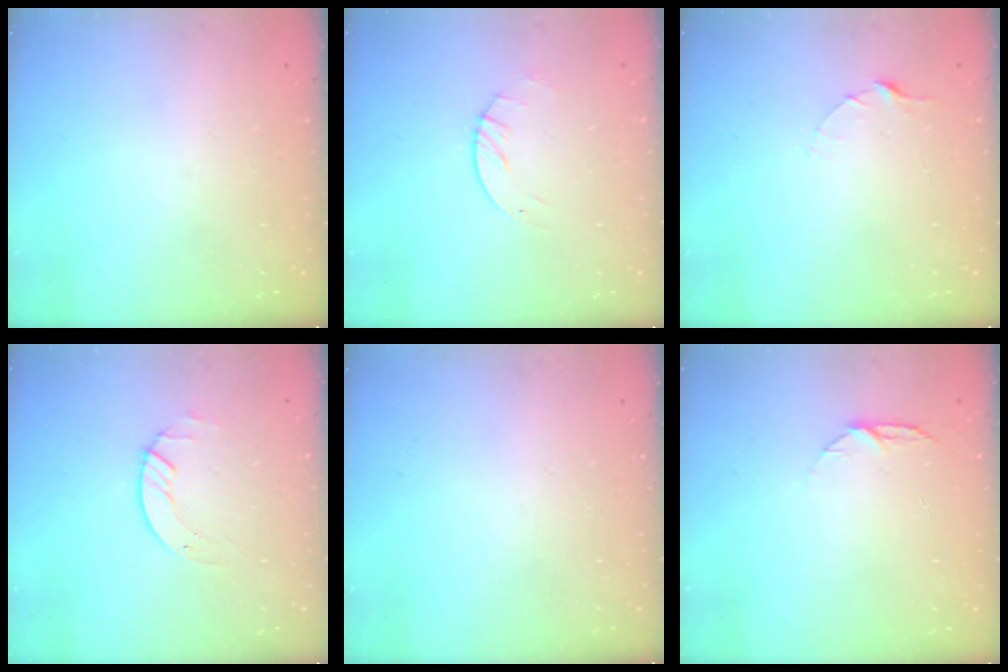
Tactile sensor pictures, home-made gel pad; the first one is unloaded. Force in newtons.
{"total": 2.8, "press": 2.8, "slide": 0.4}
{"total": 2.5, "press": 2.5, "slide": 0.3}
{"total": 2.7, "press": 2.7, "slide": 0.3}
{"total": 0.0}
{"total": 4.8, "press": 4.8, "slide": 0.6}